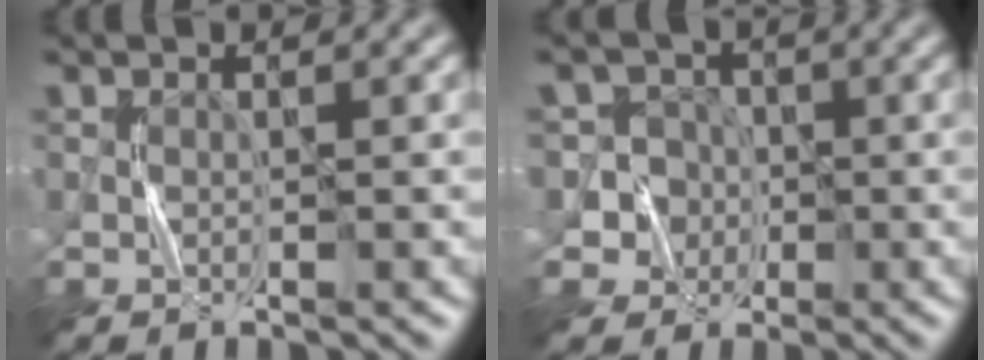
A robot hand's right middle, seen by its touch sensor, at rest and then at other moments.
{"total": 5.6, "force": [-0.6, 5.4, 1.1], "torque": [-0.009, 0.029, -0.032]}